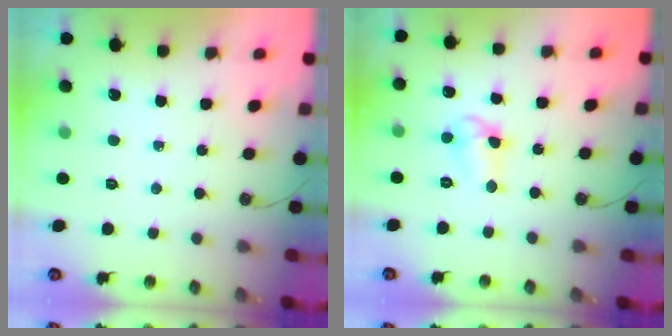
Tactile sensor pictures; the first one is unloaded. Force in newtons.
{"total": 7.0, "press": 7.0, "slide": 0.6}